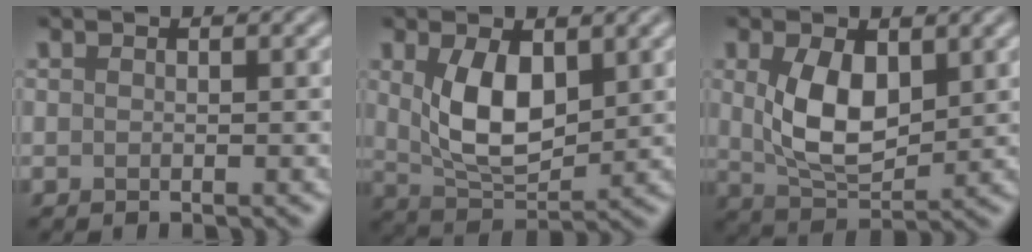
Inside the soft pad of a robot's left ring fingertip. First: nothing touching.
{"total": 6.0, "force": [1.4, 3.3, 4.9], "torque": [-0.102, -0.006, 0.035]}
{"total": 6.0, "force": [1.2, 3.4, 4.8], "torque": [-0.102, -0.005, 0.031]}